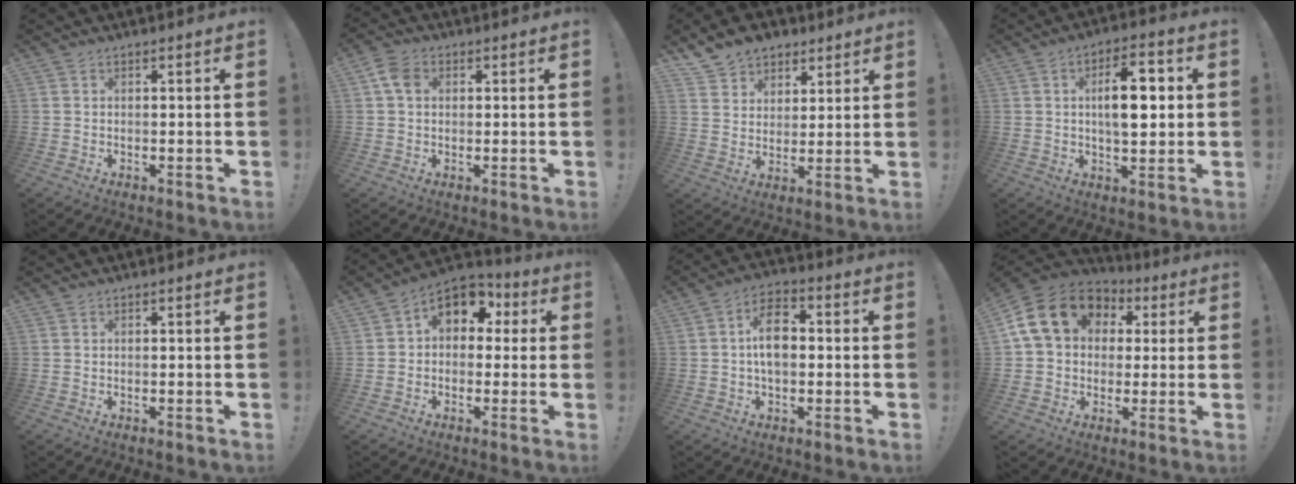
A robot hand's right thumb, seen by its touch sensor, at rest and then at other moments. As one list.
[{"total": 5.9, "force": [1.6, 4.1, 3.9], "torque": [-0.075, 0.004, 0.033]}, {"total": 9.4, "force": [6.5, 6.5, 1.9], "torque": [-0.038, -0.044, 0.131]}, {"total": 11.4, "force": [1.5, 5.3, 10.0], "torque": [-0.150, 0.002, 0.019]}, {"total": 0.0}, {"total": 10.0, "force": [2.4, 7.5, 6.1], "torque": [-0.091, 0.002, 0.052]}, {"total": 9.9, "force": [0.3, 6.2, 7.7], "torque": [-0.127, 0.009, 0.006]}, {"total": 18.1, "force": [5.6, 13.6, 10.5], "torque": [-0.172, -0.001, 0.111]}]